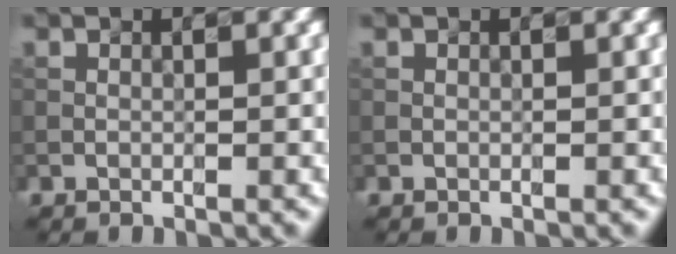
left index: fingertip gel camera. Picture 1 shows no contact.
{"total": 0.0}